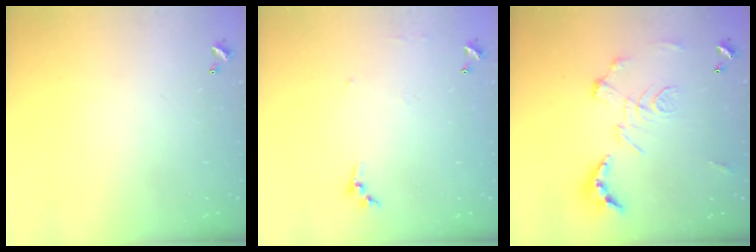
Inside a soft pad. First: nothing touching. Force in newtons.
{"total": 5.3, "press": 5.2, "slide": 0.6}
{"total": 2.9, "press": 2.3, "slide": 1.7}